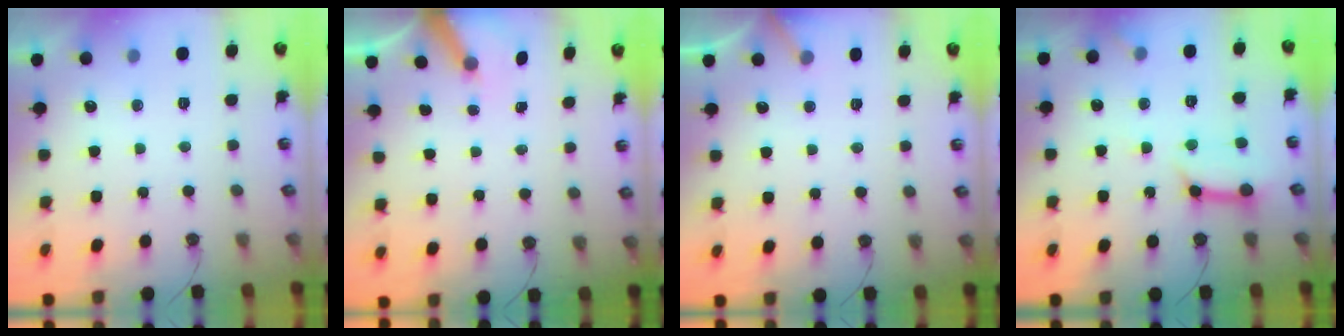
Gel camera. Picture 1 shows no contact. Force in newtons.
{"total": 5.0, "press": 4.9, "slide": 0.4}
{"total": 3.2, "press": 3.2, "slide": 0.4}
{"total": 10.5, "press": 10.4, "slide": 1.4}